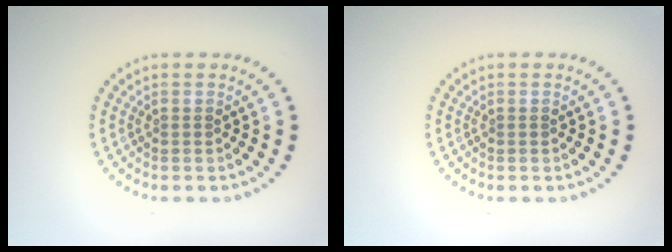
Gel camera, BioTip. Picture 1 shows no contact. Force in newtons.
{"total": 0.0}